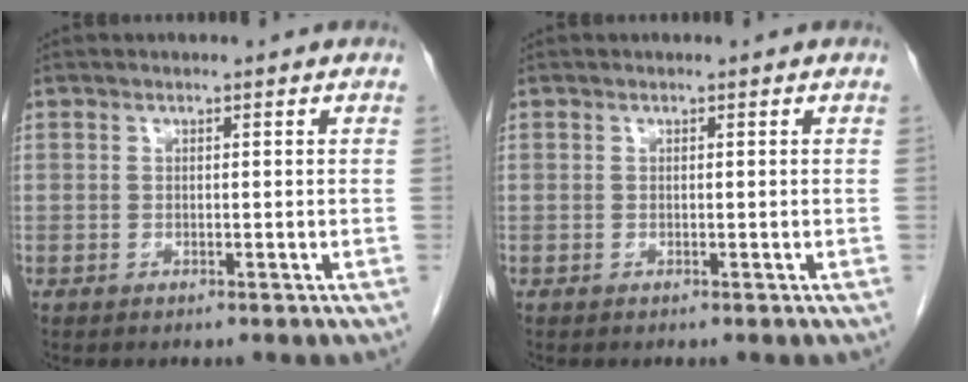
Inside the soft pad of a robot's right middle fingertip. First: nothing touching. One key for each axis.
{"total": 0.0}